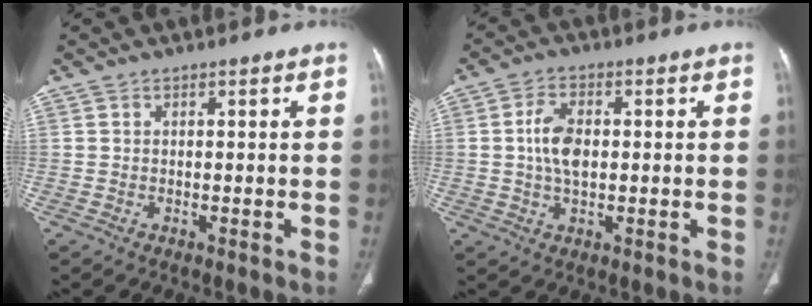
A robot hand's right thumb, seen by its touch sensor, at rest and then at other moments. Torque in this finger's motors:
{"motor_torque": [1.23, 1.08, 0.56, -0.63, 0.01]}